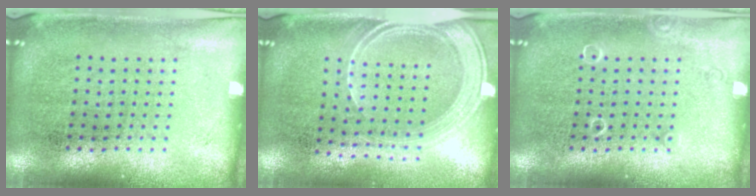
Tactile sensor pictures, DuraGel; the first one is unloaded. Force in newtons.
{"total": 2.0, "press": 1.7, "slide": 1.1}
{"total": 0.7, "press": 0.7, "slide": 0.1}